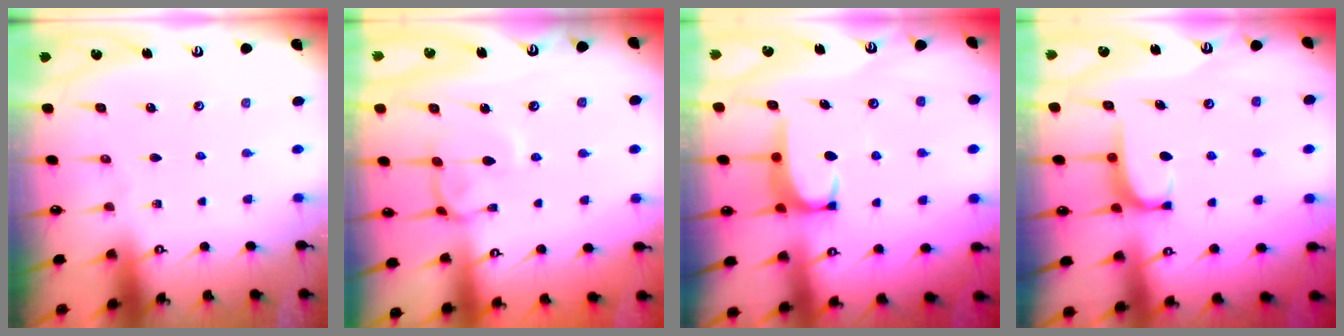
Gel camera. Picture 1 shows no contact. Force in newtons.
{"total": 2.2, "press": 2.0, "slide": 0.7}
{"total": 2.6, "press": 2.6, "slide": 0.3}
{"total": 2.1, "press": 2.1, "slide": 0.1}